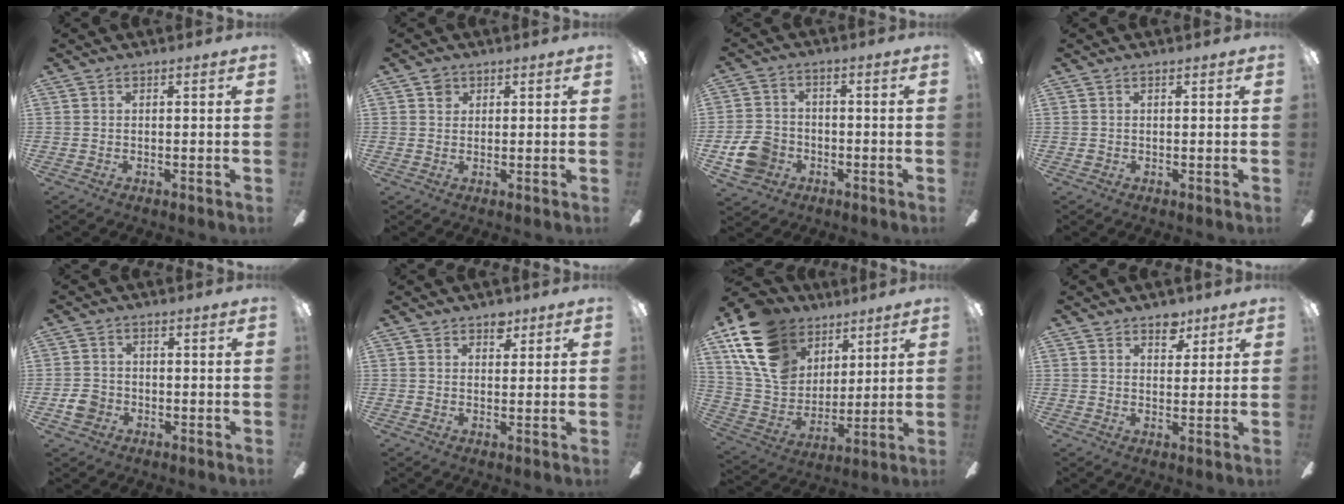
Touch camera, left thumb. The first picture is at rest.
{"total": 2.3, "force": [1.2, 1.8, 0.6], "torque": [-0.007, 0.001, 0.020]}
{"total": 9.3, "force": [-3.4, 7.4, 4.4], "torque": [-0.102, 0.025, -0.061]}
{"total": 0.7, "force": [0.1, 0.6, 0.3], "torque": [-0.005, 0.005, 0.001]}
{"total": 4.5, "force": [-1.5, 3.8, 1.9], "torque": [-0.043, 0.008, -0.027]}
{"total": 4.8, "force": [3.6, 2.9, 1.4], "torque": [-0.006, -0.015, 0.060]}
{"total": 19.3, "force": [10.5, 13.5, 9.0], "torque": [-0.191, -0.037, 0.205]}
{"total": 5.4, "force": [3.9, 3.2, 1.8], "torque": [-0.007, -0.022, 0.066]}